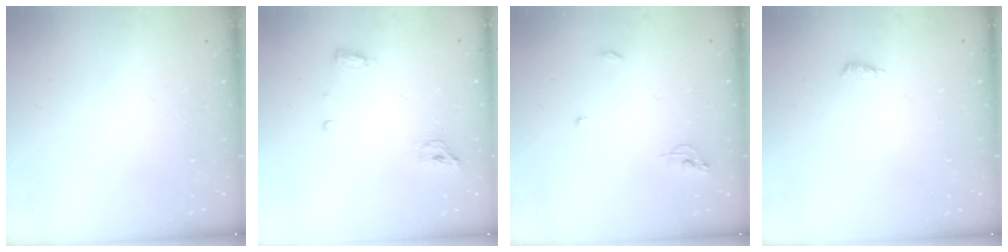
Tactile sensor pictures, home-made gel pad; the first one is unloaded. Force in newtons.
{"total": 8.1, "press": 7.2, "slide": 3.7}
{"total": 5.4, "press": 5.4, "slide": 0.4}
{"total": 3.8, "press": 3.6, "slide": 1.2}